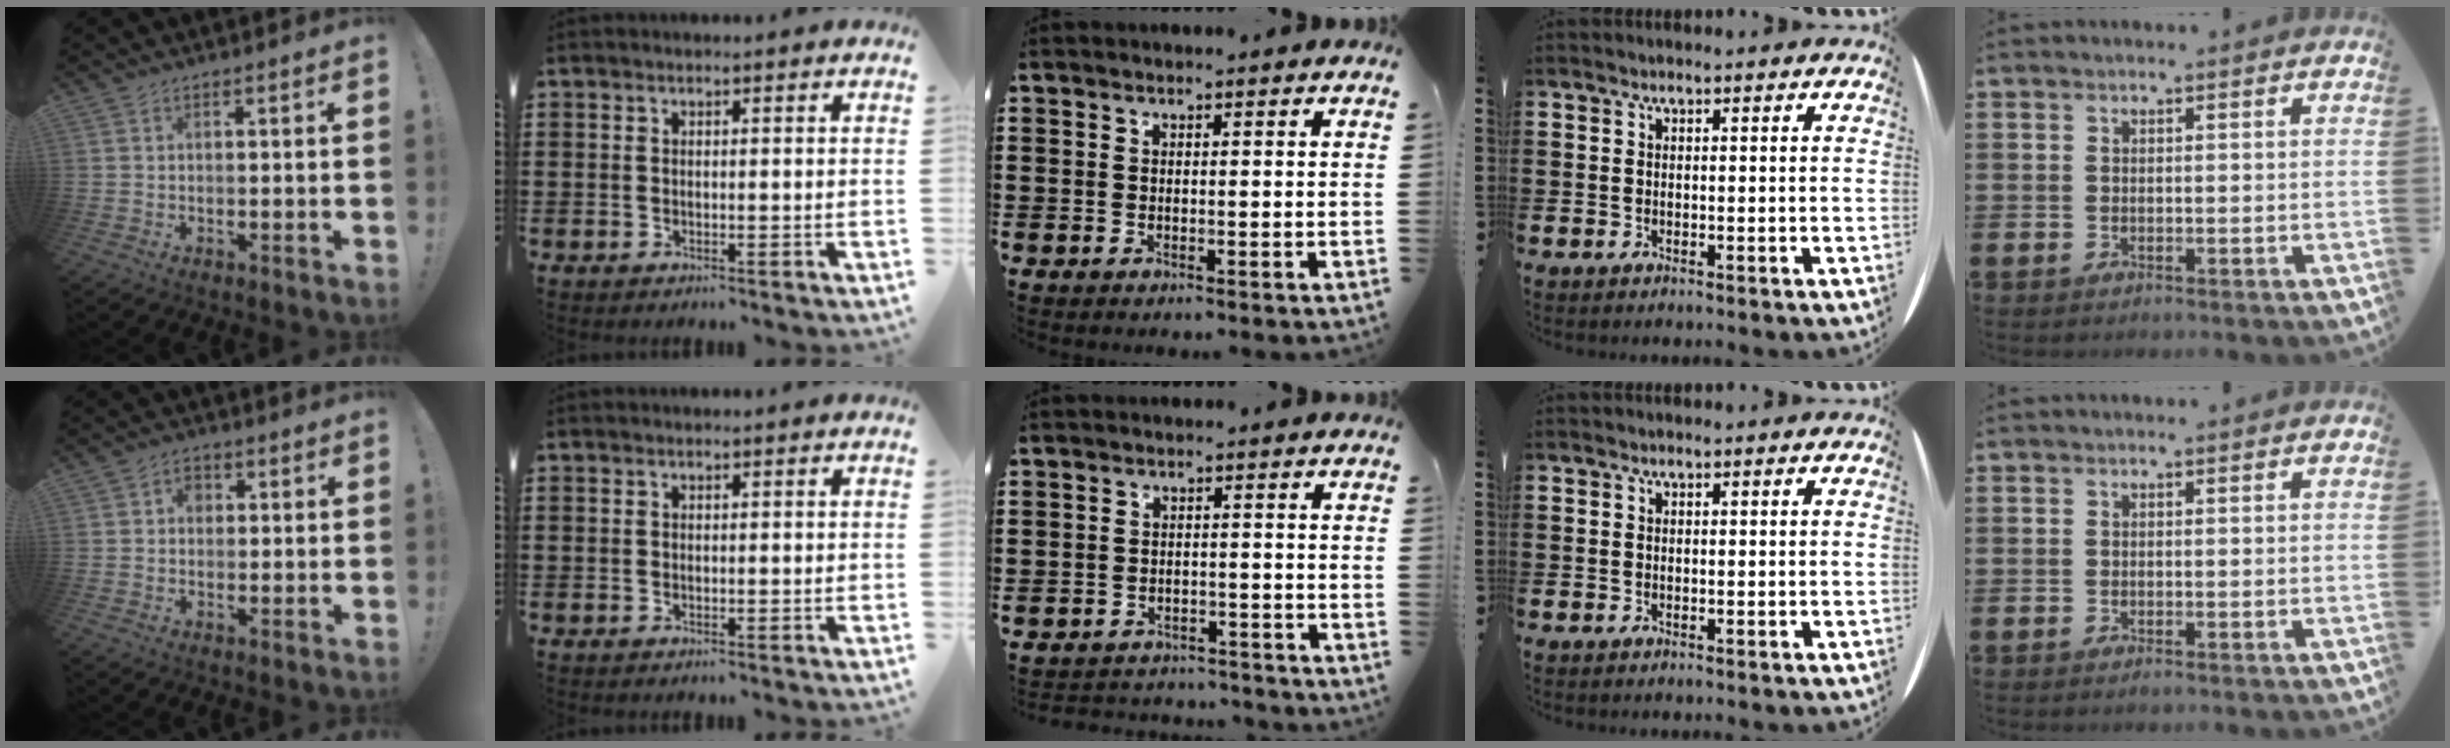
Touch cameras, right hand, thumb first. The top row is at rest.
{"thumb": {"total": 3.3, "force": [0.5, 2.7, 2.0], "torque": [-0.028, 0.002, 0.006]}, "middle": {"total": 3.0, "force": [-2.9, 0.6, -0.4], "torque": [-0.001, 0.002, -0.065]}}